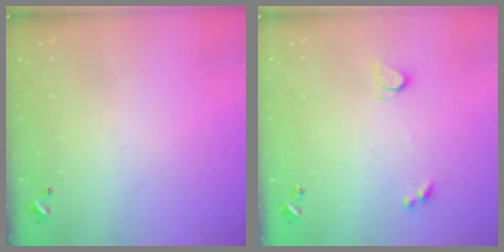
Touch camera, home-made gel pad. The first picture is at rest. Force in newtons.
{"total": 2.5, "press": 2.5, "slide": 0.5}